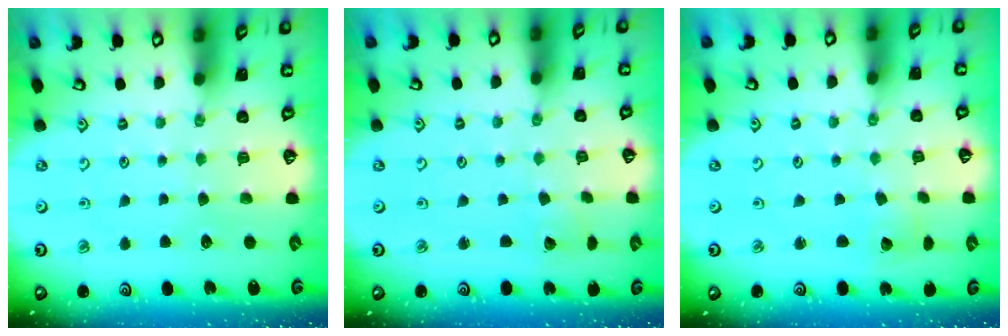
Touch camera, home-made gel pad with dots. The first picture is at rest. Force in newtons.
{"total": 1.7, "press": 1.7, "slide": 0.1}
{"total": 1.8, "press": 1.8, "slide": 0.1}